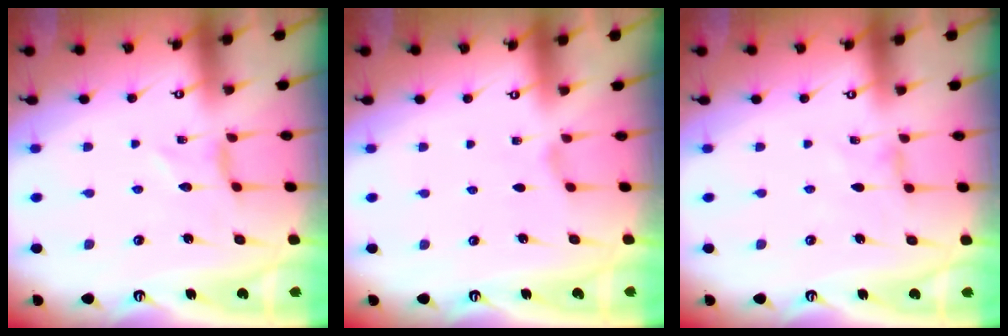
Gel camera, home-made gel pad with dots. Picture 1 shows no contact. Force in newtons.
{"total": 0.8, "press": 0.7, "slide": 0.3}
{"total": 0.6, "press": 0.5, "slide": 0.2}